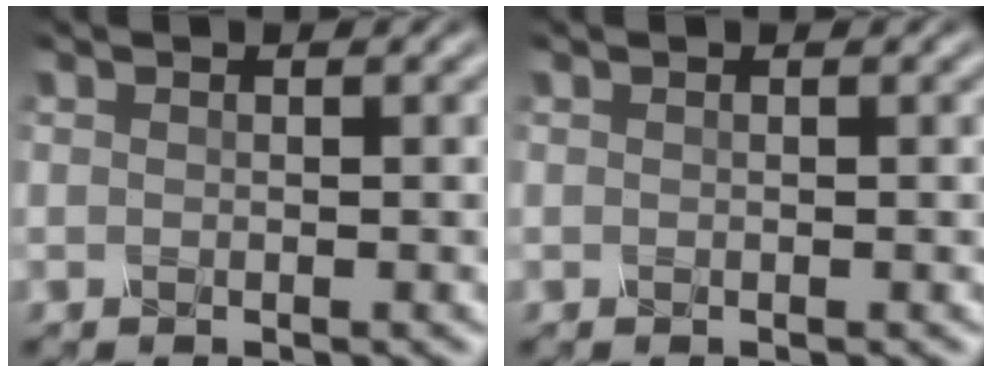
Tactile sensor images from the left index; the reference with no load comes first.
{"total": 0.0}